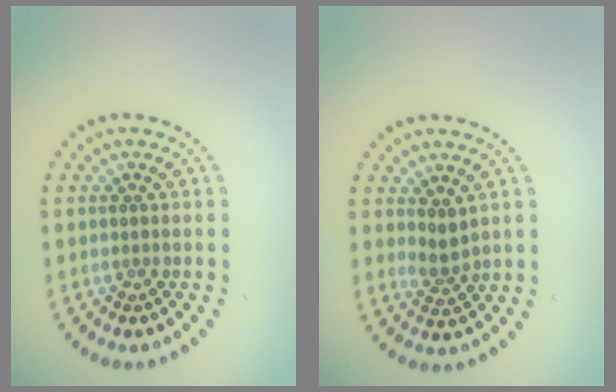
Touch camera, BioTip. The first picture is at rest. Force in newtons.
{"total": 1.6, "press": 1.3, "slide": 1.0}